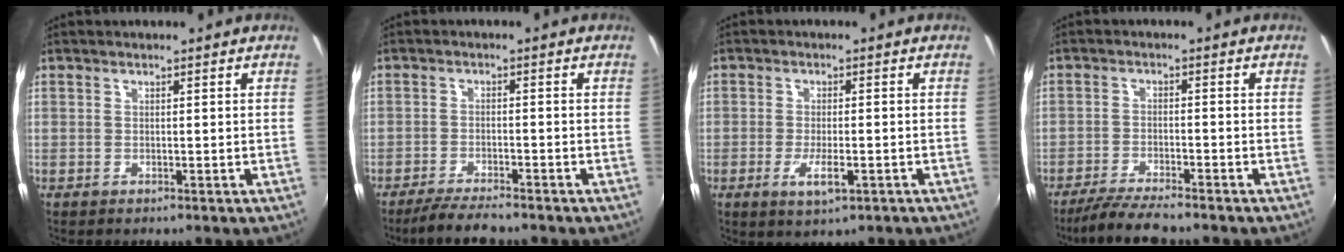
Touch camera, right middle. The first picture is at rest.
{"total": 5.8, "force": [-5.1, 0.5, 2.8], "torque": [-0.071, -0.013, -0.091]}
{"total": 4.9, "force": [-2.1, 1.5, 4.1], "torque": [-0.085, -0.011, -0.034]}
{"total": 7.1, "force": [-6.3, 0.4, 3.4], "torque": [-0.086, -0.017, -0.110]}